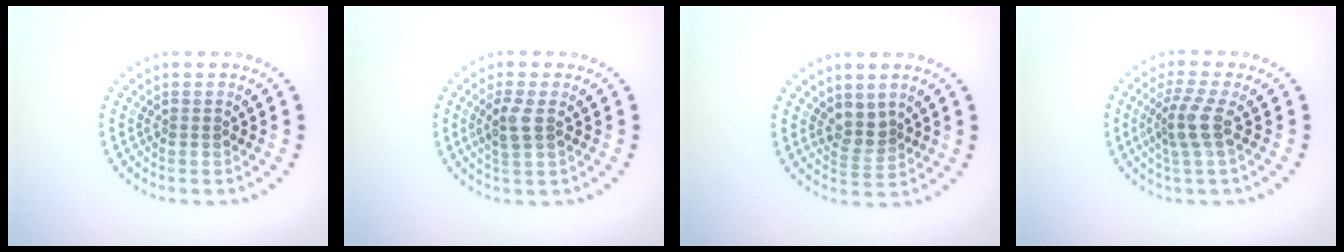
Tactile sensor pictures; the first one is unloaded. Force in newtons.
{"total": 2.4, "press": 2.2, "slide": 0.8}
{"total": 2.1, "press": 1.6, "slide": 1.4}
{"total": 2.9, "press": 2.2, "slide": 1.8}